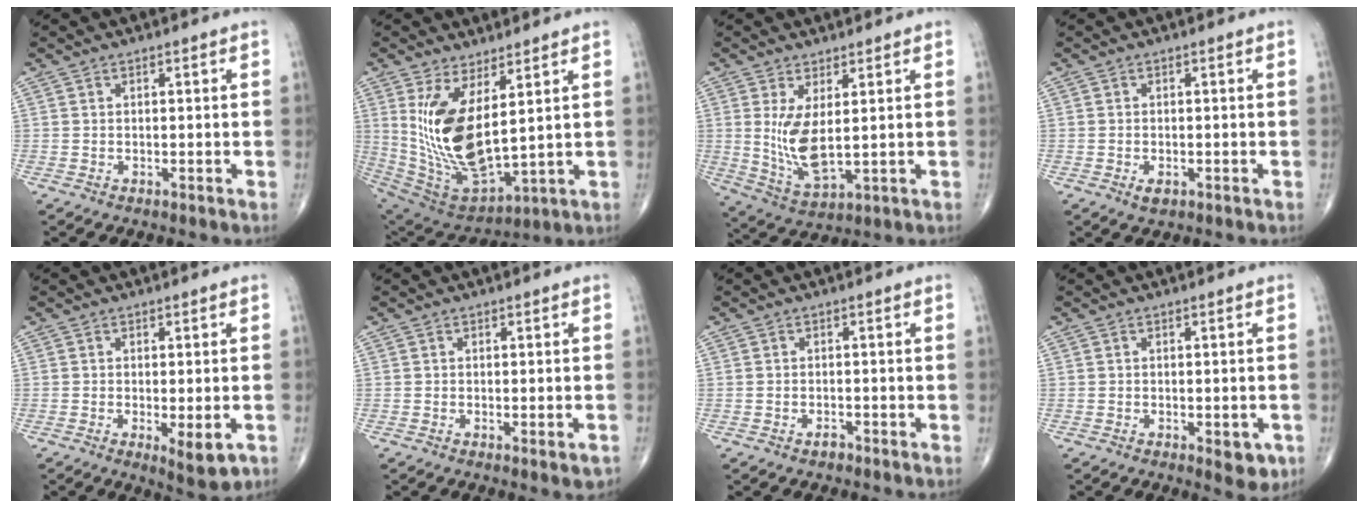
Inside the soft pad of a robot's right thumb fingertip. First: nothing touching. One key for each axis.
{"total": 16.5, "fx": 4.1, "fy": 6.9, "fz": 14.4, "tx": -0.282, "ty": -0.038, "tz": 0.105}
{"total": 8.4, "fx": 1.3, "fy": 3.2, "fz": 7.6, "tx": -0.155, "ty": -0.026, "tz": 0.039}
{"total": 1.7, "fx": -0.7, "fy": 1.0, "fz": 1.2, "tx": -0.017, "ty": 0.001, "tz": -0.009}
{"total": 5.6, "fx": -1.8, "fy": 1.9, "fz": 5.0, "tx": -0.075, "ty": -0.013, "tz": -0.023}
{"total": 2.3, "fx": -0.9, "fy": 0.8, "fz": 2.0, "tx": -0.022, "ty": -0.001, "tz": -0.010}
{"total": 1.1, "fx": -0.9, "fy": 0.6, "fz": 0.4, "tx": -0.005, "ty": 0.004, "tz": -0.014}
{"total": 4.3, "fx": -1.6, "fy": 2.0, "fz": 3.5, "tx": -0.026, "ty": -0.003, "tz": -0.016}